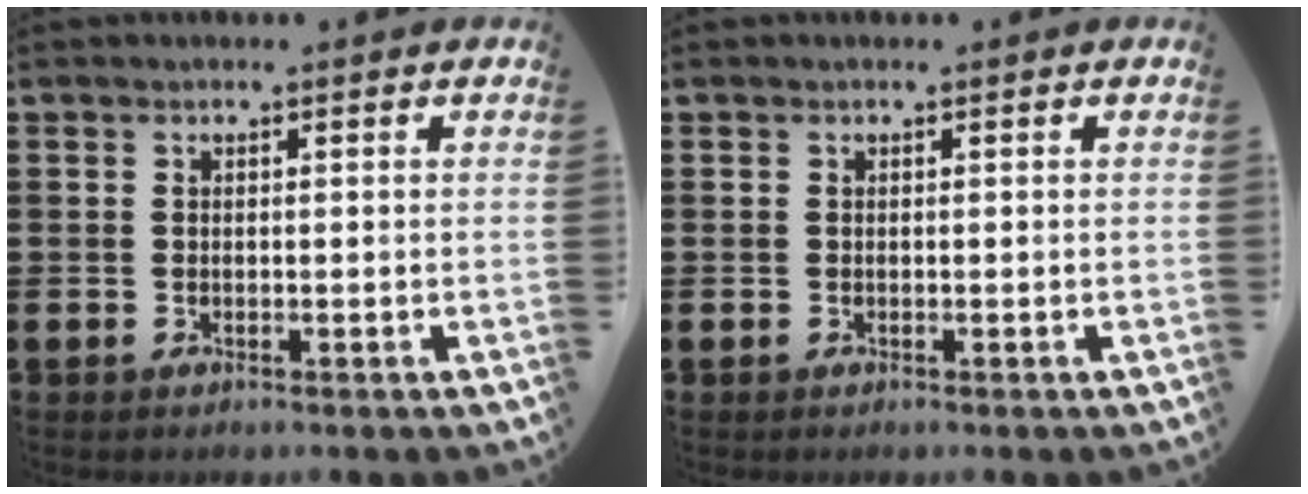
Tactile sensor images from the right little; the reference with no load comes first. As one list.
[{"total": 0.0}]